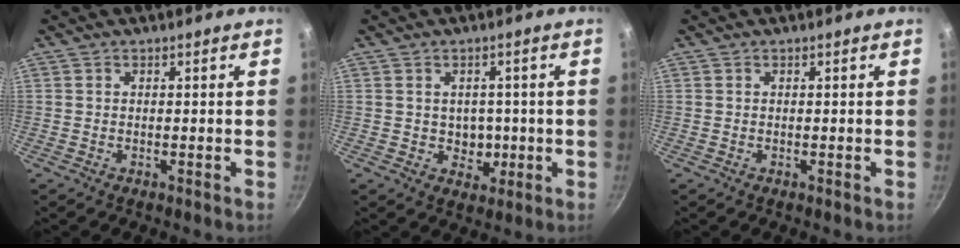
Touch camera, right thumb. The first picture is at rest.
{"total": 4.4, "force": [-0.2, 3.8, 2.2], "torque": [-0.002, 0.002, 0.002]}
{"total": 0.0}